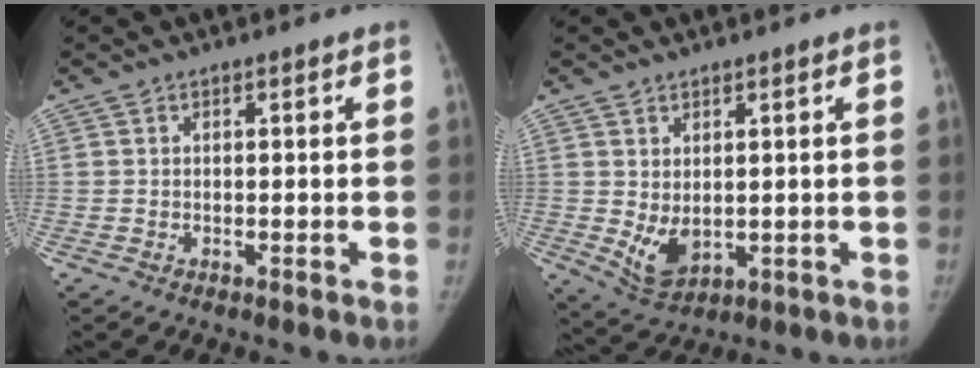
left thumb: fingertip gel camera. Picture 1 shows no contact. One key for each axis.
{"total": 5.7, "fx": 0.4, "fy": 3.7, "fz": 4.3, "tx": -0.069, "ty": -0.018, "tz": 0.028}